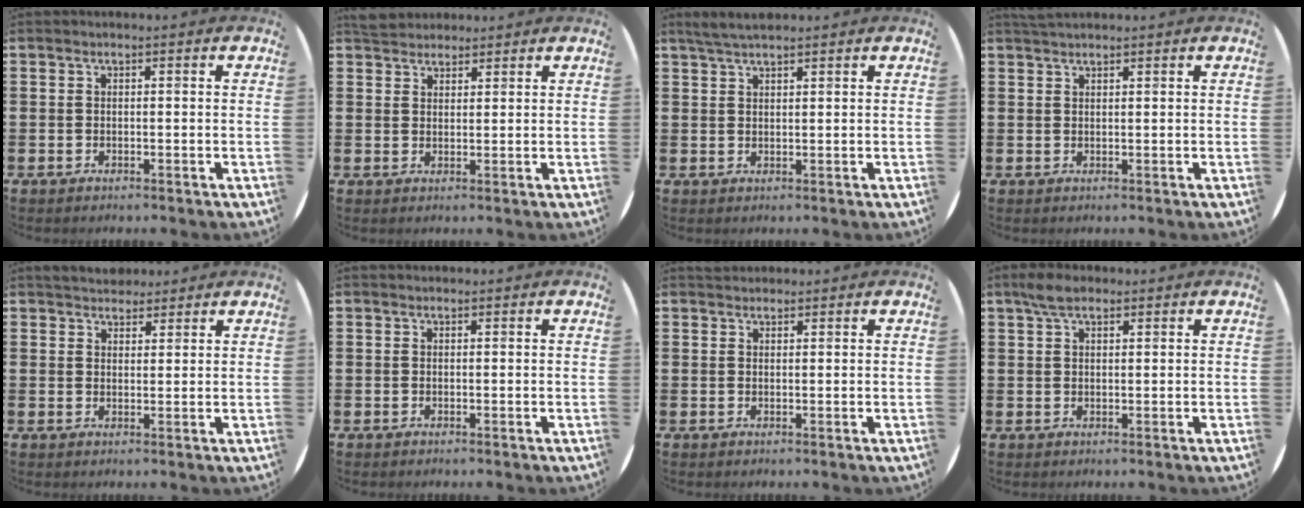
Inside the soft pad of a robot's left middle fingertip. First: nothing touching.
{"total": 3.1, "force": [3.0, 0.9, 0.1], "torque": [-0.001, -0.003, 0.056]}
{"total": 2.9, "force": [2.5, 0.4, 1.3], "torque": [-0.030, 0.004, 0.046]}
{"total": 1.3, "force": [1.3, 0.2, 0.2], "torque": [-0.005, 0.003, 0.023]}
{"total": 3.0, "force": [2.9, 0.8, 0.1], "torque": [0.001, -0.007, 0.054]}
{"total": 0.0}
{"total": 1.1, "force": [1.0, 0.3, -0.1], "torque": [0.010, -0.001, 0.018]}
{"total": 3.2, "force": [2.4, 1.3, 1.7], "torque": [-0.031, 0.005, 0.041]}